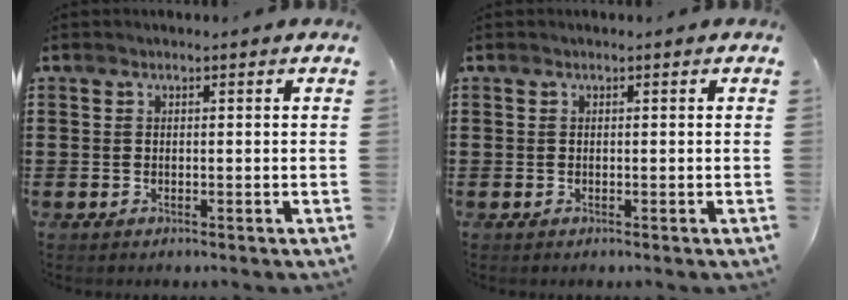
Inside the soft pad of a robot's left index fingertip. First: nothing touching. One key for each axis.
{"total": 0.0}